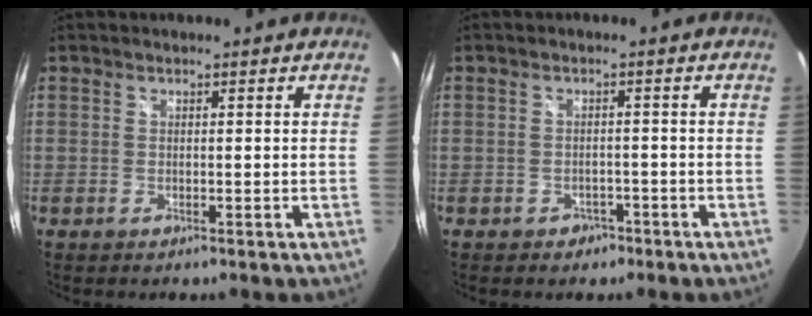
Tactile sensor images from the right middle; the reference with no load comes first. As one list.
[{"total": 2.8, "force": [-1.7, 2.1, 0.5], "torque": [-0.015, 0.002, -0.022]}]